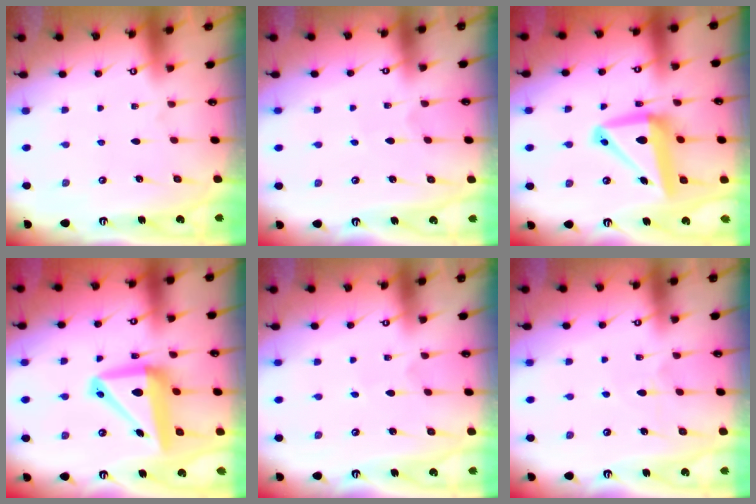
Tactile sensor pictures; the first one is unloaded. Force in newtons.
{"total": 2.3, "press": 2.2, "slide": 0.2}
{"total": 13.9, "press": 13.6, "slide": 2.6}
{"total": 13.6, "press": 13.4, "slide": 2.3}
{"total": 2.9, "press": 2.9, "slide": 0.3}
{"total": 4.1, "press": 4.1, "slide": 0.5}